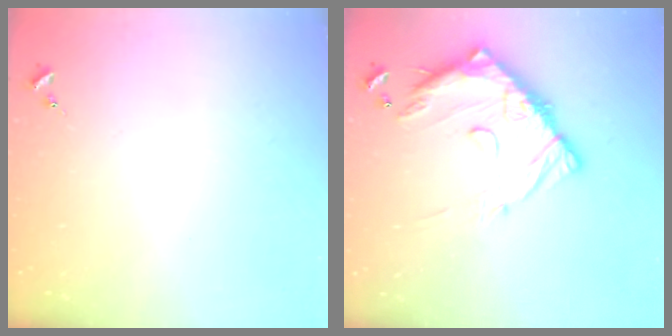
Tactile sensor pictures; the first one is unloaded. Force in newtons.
{"total": 16.1, "press": 16.0, "slide": 1.3}